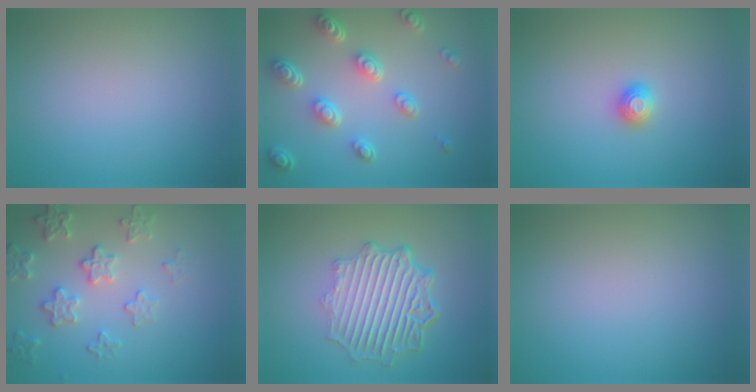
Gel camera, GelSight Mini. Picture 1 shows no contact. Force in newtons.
{"total": 5.2, "press": 3.9, "slide": 3.5}
{"total": 1.1, "press": 1.1, "slide": 0.1}
{"total": 3.4, "press": 3.4, "slide": 0.2}
{"total": 7.3, "press": 5.2, "slide": 5.1}
{"total": 0.0}